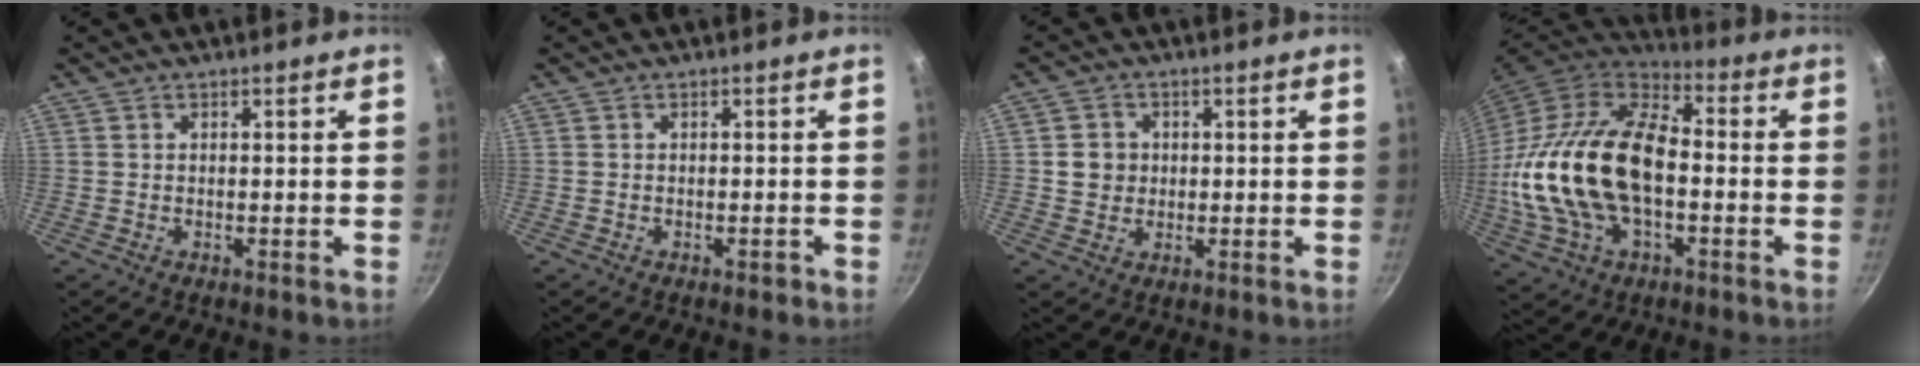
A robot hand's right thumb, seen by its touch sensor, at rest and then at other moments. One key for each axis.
{"total": 0.9, "fx": -0.6, "fy": 0.3, "fz": 0.6, "tx": -0.010, "ty": 0.009, "tz": -0.005}
{"total": 4.3, "fx": 0.4, "fy": 4.0, "fz": 1.6, "tx": -0.007, "ty": 0.007, "tz": 0.003}
{"total": 25.7, "fx": -2.0, "fy": 14.8, "fz": 21.0, "tx": -0.407, "ty": 0.032, "tz": -0.039}